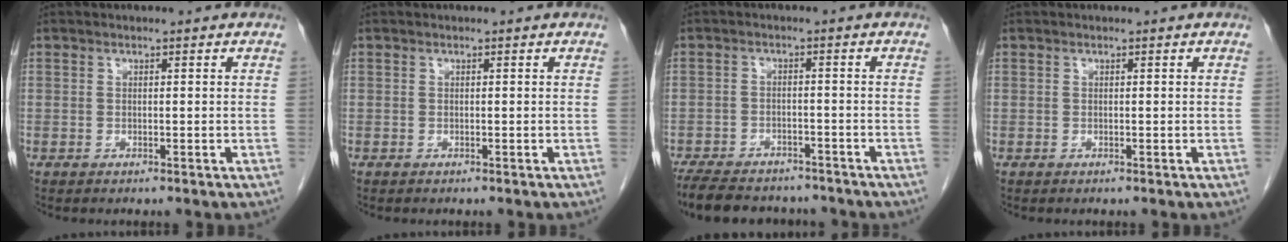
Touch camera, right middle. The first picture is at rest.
{"total": 0.0}
{"total": 13.9, "force": [-11.8, 5.1, 5.4], "torque": [-0.121, -0.005, -0.163]}
{"total": 0.0}